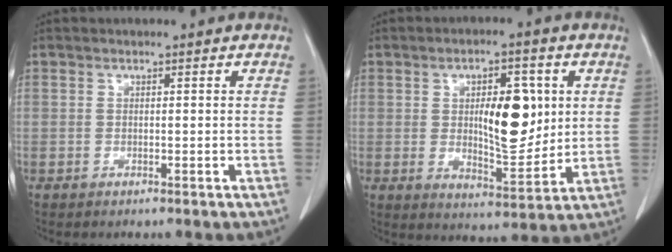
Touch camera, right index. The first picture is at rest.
{"total": 10.5, "force": [1.8, 3.9, 9.6], "torque": [-0.147, 0.000, 0.036]}